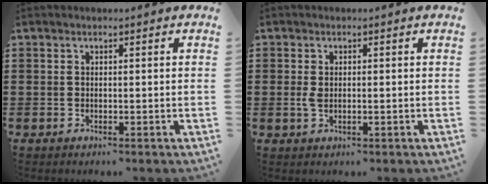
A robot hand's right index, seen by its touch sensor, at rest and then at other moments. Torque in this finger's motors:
{"motor_torque": [0.03, -0.02, 0.01, 0.01]}